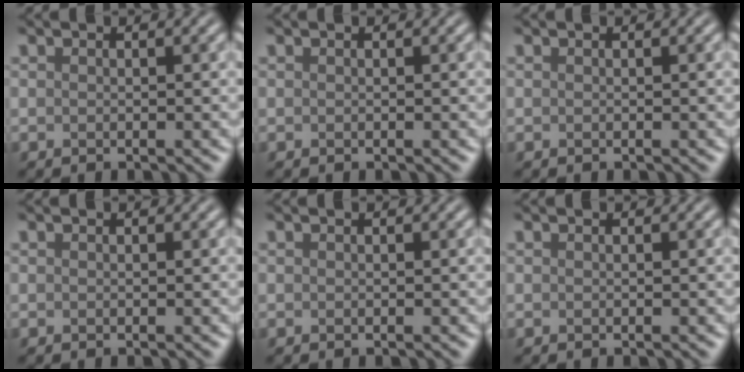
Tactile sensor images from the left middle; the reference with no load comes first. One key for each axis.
{"total": 0.0}
{"total": 0.0}
{"total": 0.0}
{"total": 0.0}
{"total": 0.0}